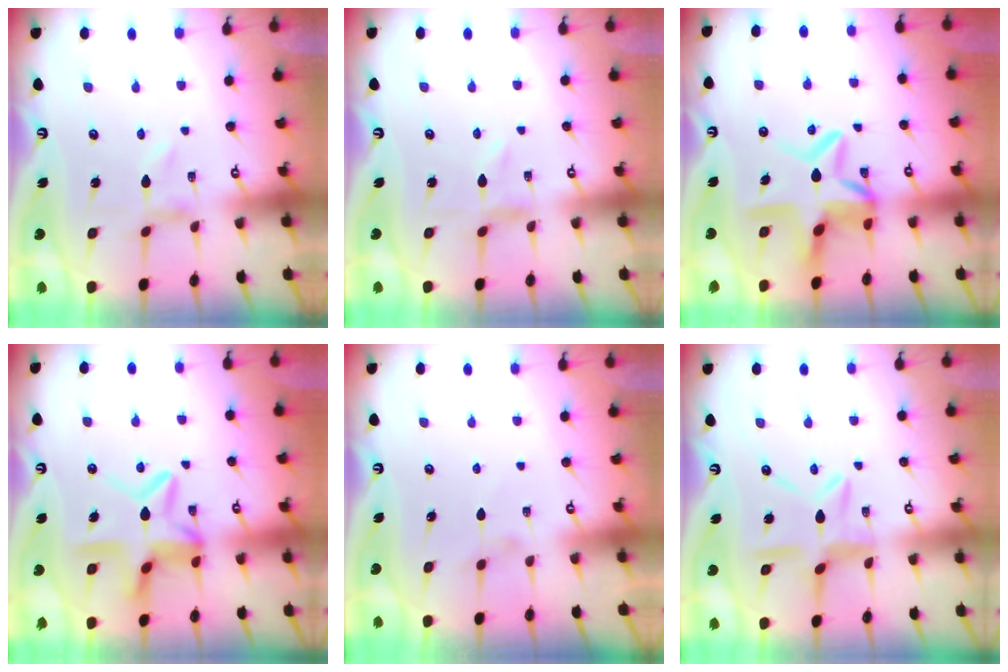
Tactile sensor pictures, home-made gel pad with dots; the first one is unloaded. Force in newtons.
{"total": 0.7, "press": 0.7, "slide": 0.1}
{"total": 11.1, "press": 11.0, "slide": 1.7}
{"total": 11.2, "press": 11.2, "slide": 1.1}
{"total": 1.4, "press": 1.4, "slide": 0.3}
{"total": 9.6, "press": 9.5, "slide": 0.9}